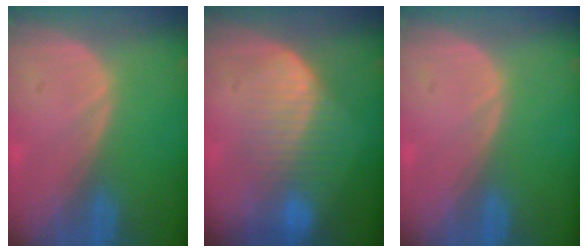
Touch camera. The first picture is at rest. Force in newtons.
{"total": 6.9, "press": 6.7, "slide": 1.5}
{"total": 0.0}